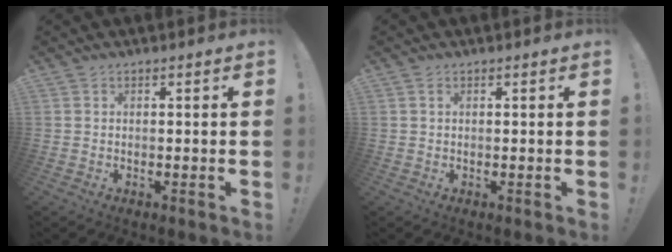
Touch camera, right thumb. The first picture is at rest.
{"total": 0.7, "force": [0.2, 0.4, 0.5], "torque": [-0.011, 0.003, 0.004]}